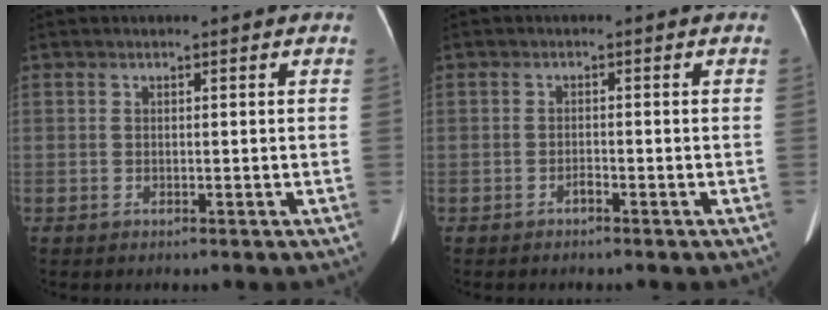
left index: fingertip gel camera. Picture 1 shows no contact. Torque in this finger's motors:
{"motor_torque": [0.04, 0.04, 0.00, 0.01]}